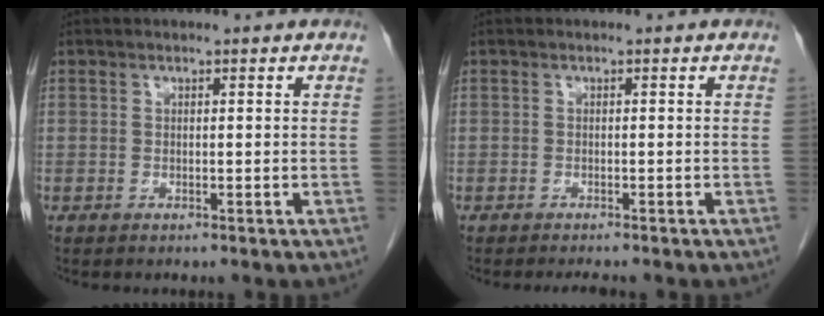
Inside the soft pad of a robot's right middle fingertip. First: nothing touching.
{"total": 1.8, "force": [-1.6, 0.1, 0.7], "torque": [-0.013, -0.006, -0.019]}